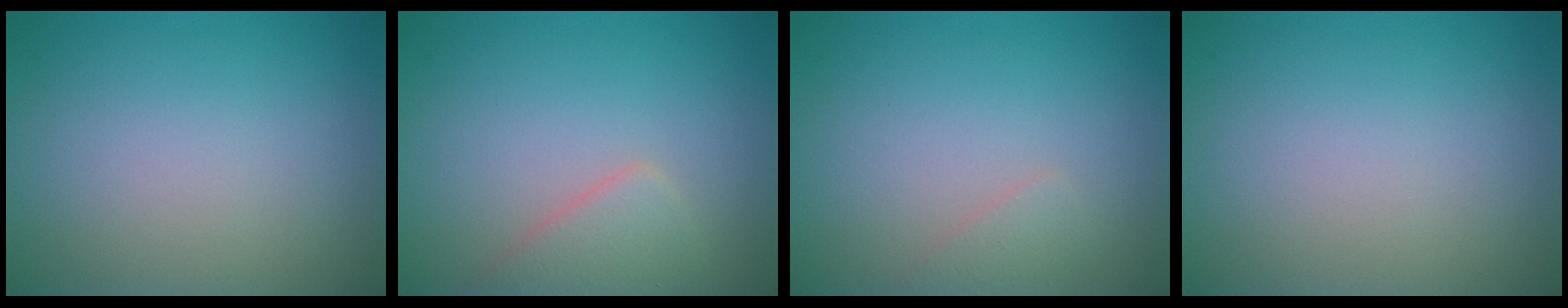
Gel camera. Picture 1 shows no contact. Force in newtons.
{"total": 2.6, "press": 2.6, "slide": 0.0}
{"total": 0.9, "press": 0.9, "slide": 0.1}
{"total": 0.0}